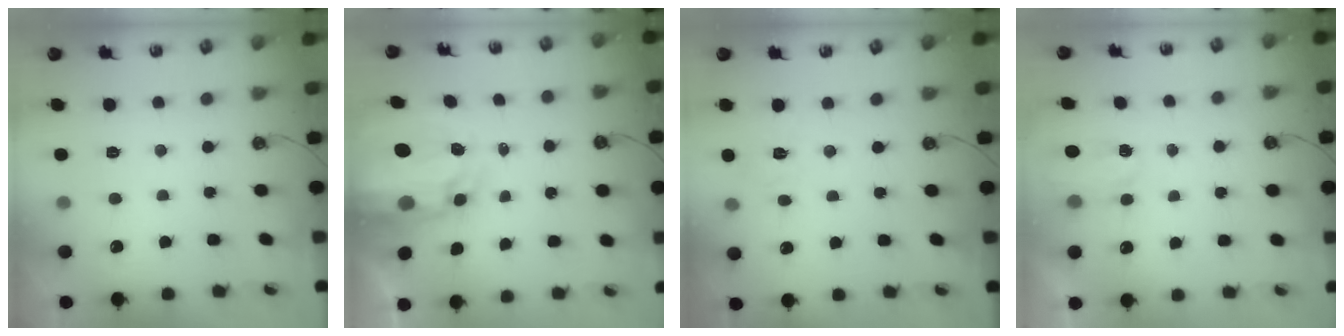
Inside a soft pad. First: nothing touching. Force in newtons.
{"total": 7.3, "press": 7.3, "slide": 0.7}
{"total": 4.9, "press": 4.9, "slide": 0.7}
{"total": 2.9, "press": 2.9, "slide": 0.4}